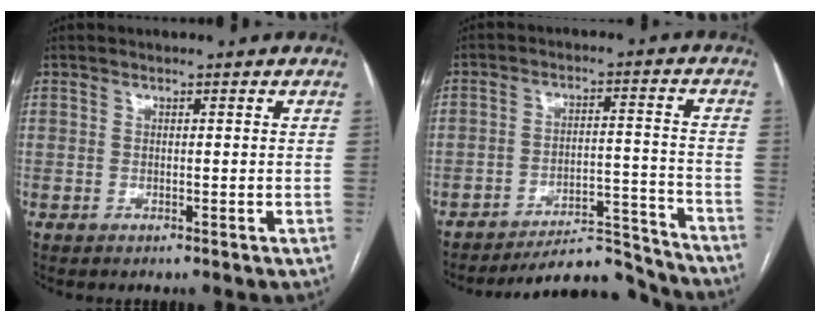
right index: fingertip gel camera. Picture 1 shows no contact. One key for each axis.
{"total": 10.6, "fx": -10.5, "fy": 1.4, "fz": 0.4, "tx": 0.011, "ty": 0.039, "tz": -0.157}